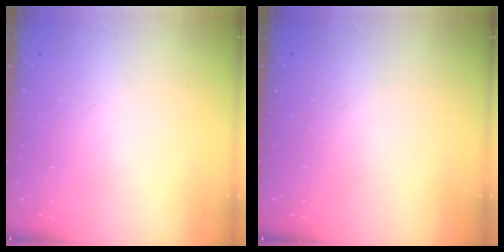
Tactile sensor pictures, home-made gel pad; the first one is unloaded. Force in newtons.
{"total": 0.0}